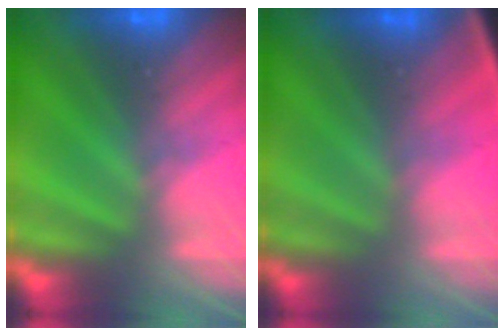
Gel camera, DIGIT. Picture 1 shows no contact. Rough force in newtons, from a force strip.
{"total": 2.8}